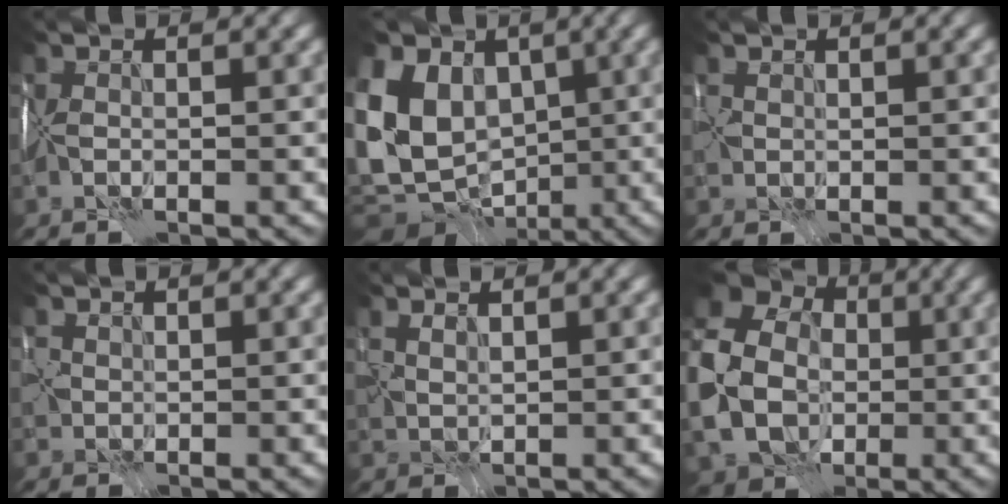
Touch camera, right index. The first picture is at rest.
{"total": 13.6, "force": [0.4, 11.3, 7.4], "torque": [-0.158, 0.000, -0.001]}
{"total": 0.9, "force": [0.4, 0.8, 0.2], "torque": [-0.004, -0.002, 0.011]}
{"total": 1.0, "force": [0.5, 0.8, -0.1], "torque": [0.002, 0.000, 0.013]}
{"total": 1.9, "force": [1.5, 0.6, 0.9], "torque": [-0.019, 0.003, 0.040]}
{"total": 9.6, "force": [-0.2, 8.1, 5.1], "torque": [-0.119, -0.012, 0.001]}